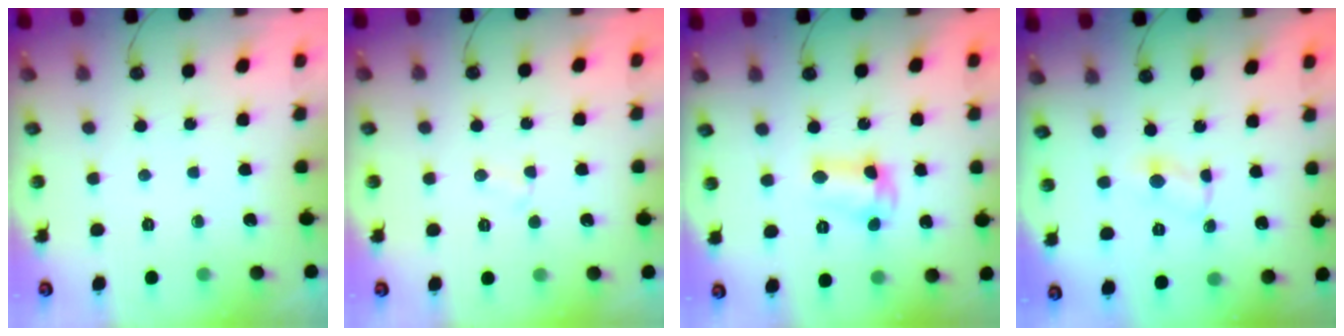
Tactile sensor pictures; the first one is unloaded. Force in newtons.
{"total": 2.3, "press": 2.3, "slide": 0.3}
{"total": 6.7, "press": 6.7, "slide": 0.2}
{"total": 1.5, "press": 1.5, "slide": 0.2}